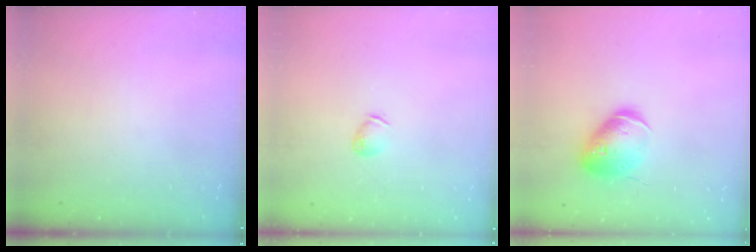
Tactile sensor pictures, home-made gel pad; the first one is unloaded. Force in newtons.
{"total": 3.0, "press": 2.9, "slide": 0.7}
{"total": 14.9, "press": 14.7, "slide": 2.6}